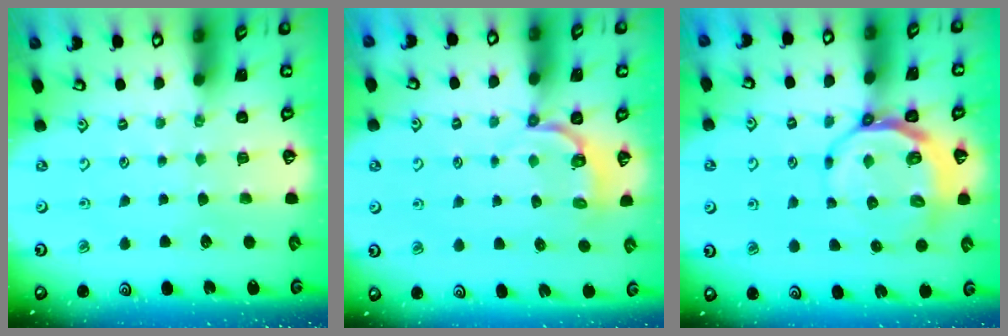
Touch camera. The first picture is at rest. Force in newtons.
{"total": 4.2, "press": 3.2, "slide": 2.7}
{"total": 8.0, "press": 7.3, "slide": 3.3}